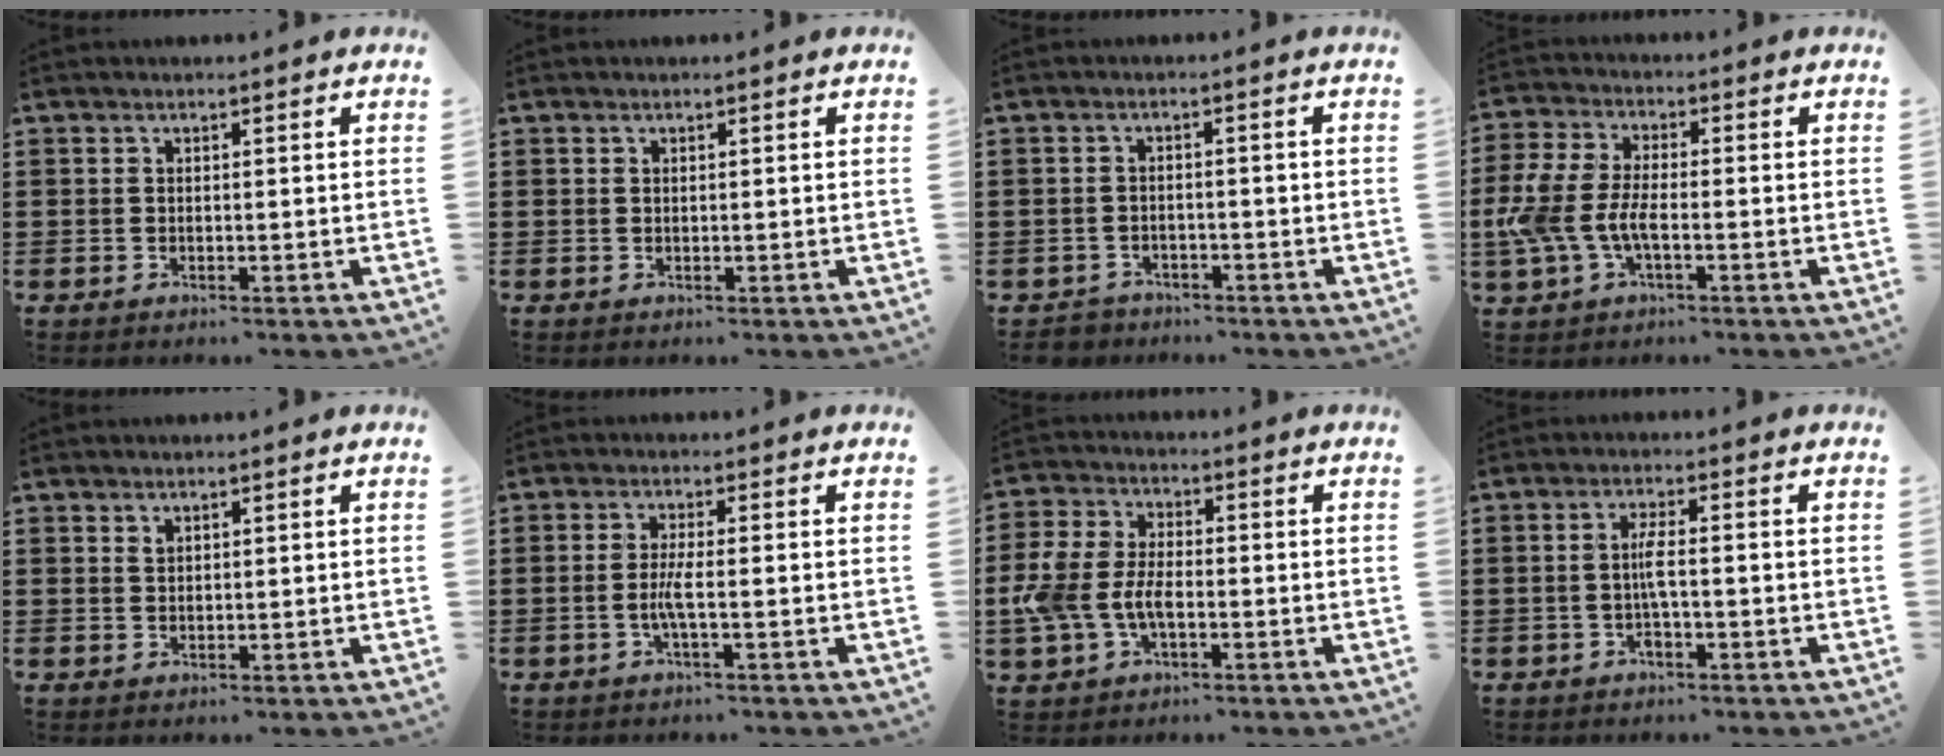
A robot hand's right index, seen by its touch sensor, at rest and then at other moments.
{"total": 0.0}
{"total": 2.1, "force": [-2.0, 0.7, -0.1], "torque": [-0.007, 0.003, -0.045]}
{"total": 7.1, "force": [-1.9, 3.4, 5.9], "torque": [-0.159, -0.010, -0.046]}
{"total": 0.8, "force": [0.6, 0.4, 0.3], "torque": [-0.007, 0.002, 0.012]}
{"total": 3.1, "force": [-0.9, 0.1, 2.9], "torque": [-0.068, -0.008, -0.023]}
{"total": 6.7, "force": [-2.0, 4.1, 5.0], "torque": [-0.137, -0.005, -0.047]}
{"total": 3.2, "force": [-0.7, 0.7, 3.0], "torque": [-0.063, 0.001, -0.017]}